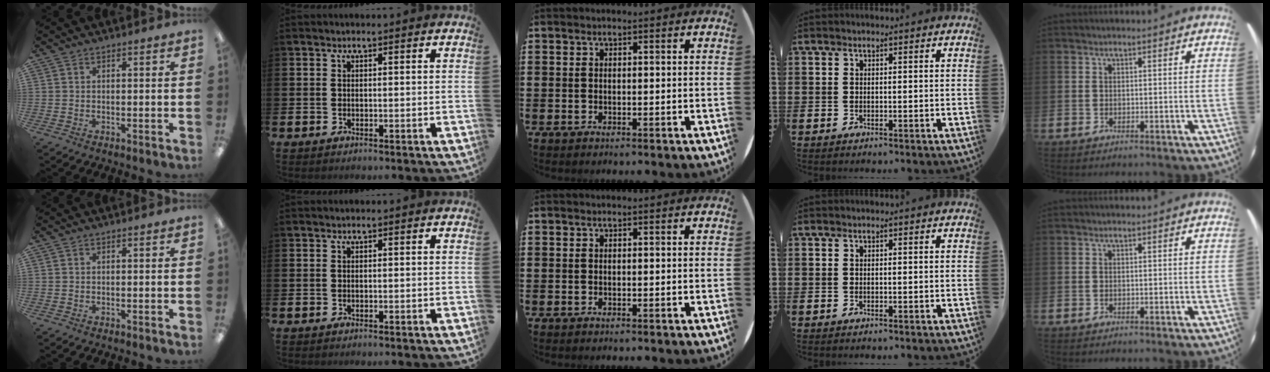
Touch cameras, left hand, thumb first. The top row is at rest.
{}